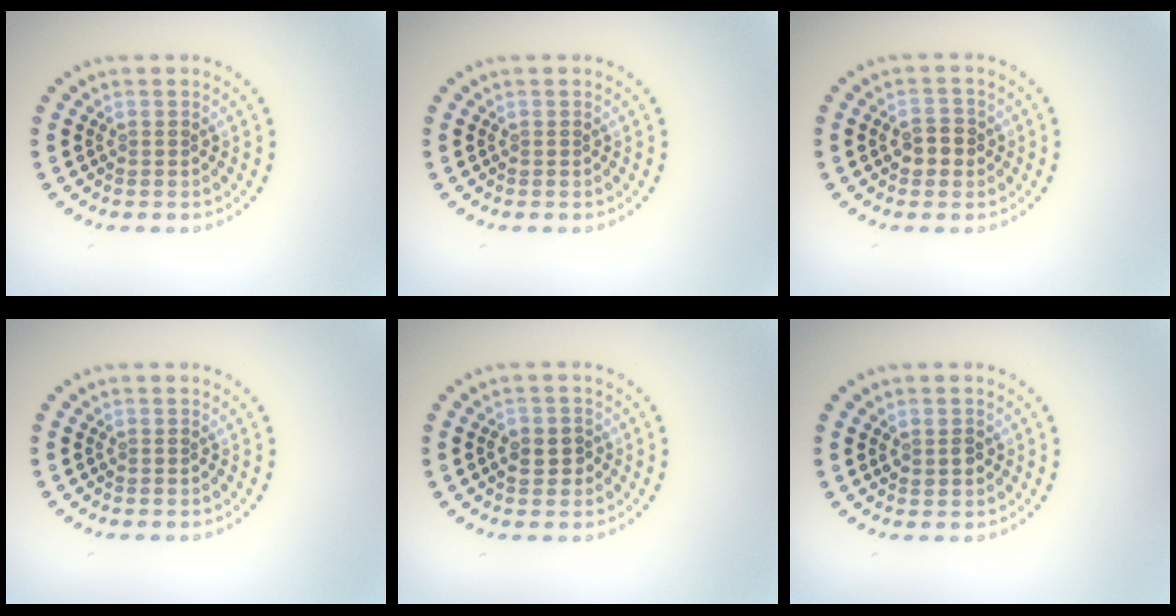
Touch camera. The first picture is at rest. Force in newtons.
{"total": 0.0}
{"total": 2.2, "press": 2.2, "slide": 0.3}
{"total": 0.0}
{"total": 2.3, "press": 2.3, "slide": 0.6}
{"total": 1.4, "press": 1.3, "slide": 0.2}